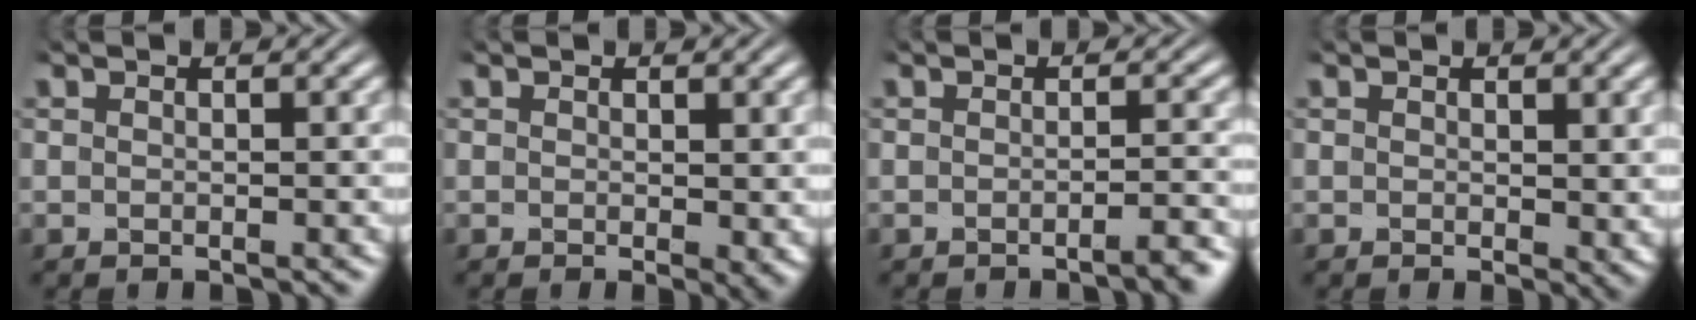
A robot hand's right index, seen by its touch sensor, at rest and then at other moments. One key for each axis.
{"total": 1.2, "fx": 0.1, "fy": 0.5, "fz": 1.1, "tx": -0.009, "ty": -0.007, "tz": 0.003}
{"total": 1.6, "fx": -1.4, "fy": 0.0, "fz": 0.8, "tx": -0.011, "ty": 0.005, "tz": -0.027}
{"total": 1.0, "fx": 0.3, "fy": 0.5, "fz": 0.8, "tx": -0.006, "ty": -0.010, "tz": 0.010}